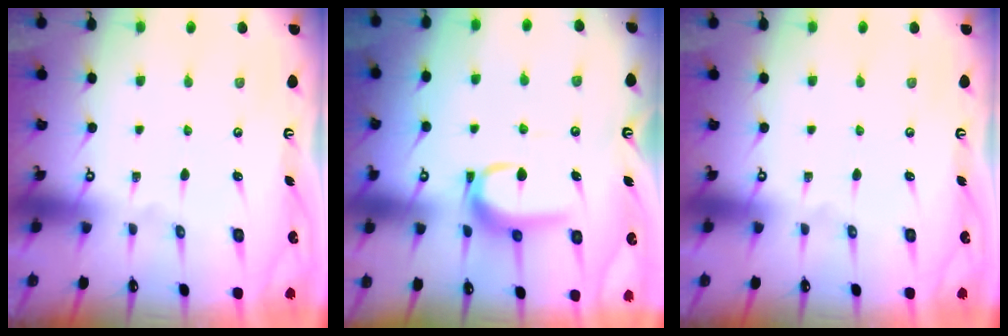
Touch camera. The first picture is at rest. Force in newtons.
{"total": 7.6, "press": 7.6, "slide": 0.4}
{"total": 0.0}